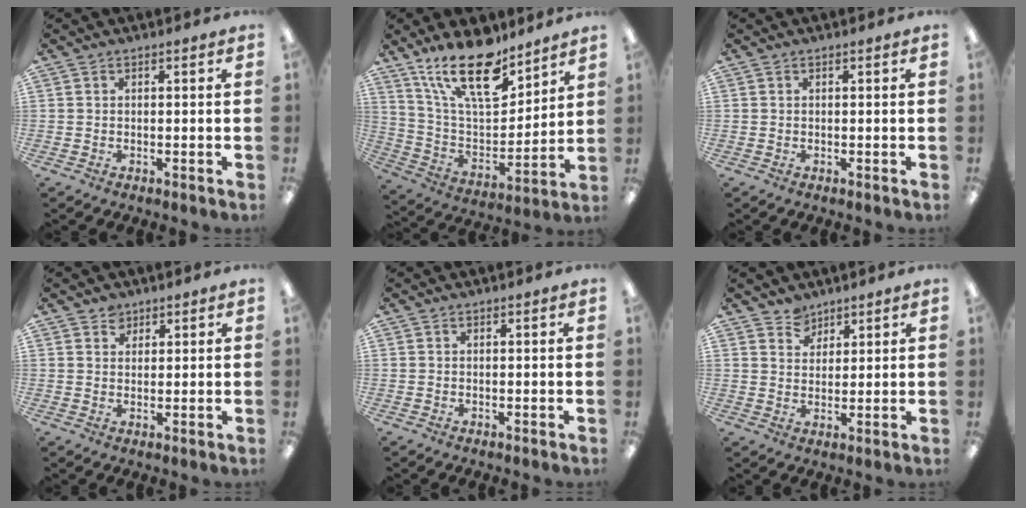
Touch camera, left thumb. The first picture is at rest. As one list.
[{"total": 20.0, "force": [13.9, 7.9, 12.0], "torque": [-0.215, -0.076, 0.245]}, {"total": 0.0}, {"total": 2.6, "force": [1.9, 1.8, 0.2], "torque": [0.001, -0.003, 0.034]}, {"total": 0.0}, {"total": 4.4, "force": [3.7, 2.3, -0.3], "torque": [-0.001, -0.019, 0.070]}]